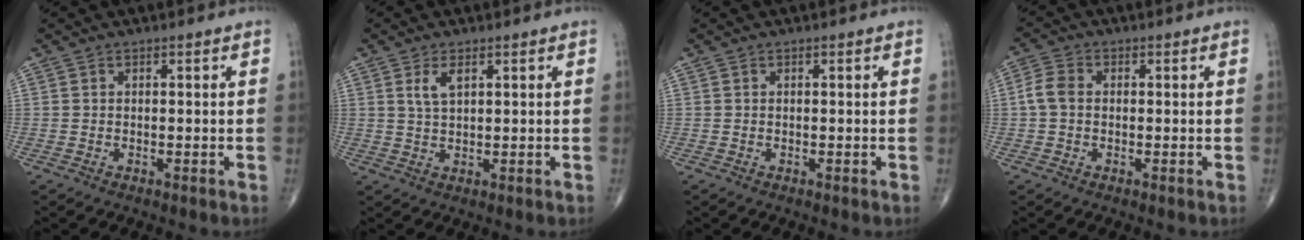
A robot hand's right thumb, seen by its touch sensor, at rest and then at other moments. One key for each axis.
{"total": 3.2, "fx": 1.4, "fy": 1.4, "fz": 2.5, "tx": -0.051, "ty": -0.003, "tz": 0.032}
{"total": 0.0}
{"total": 3.8, "fx": 0.0, "fy": 2.8, "fz": 2.6, "tx": -0.058, "ty": 0.011, "tz": -0.007}